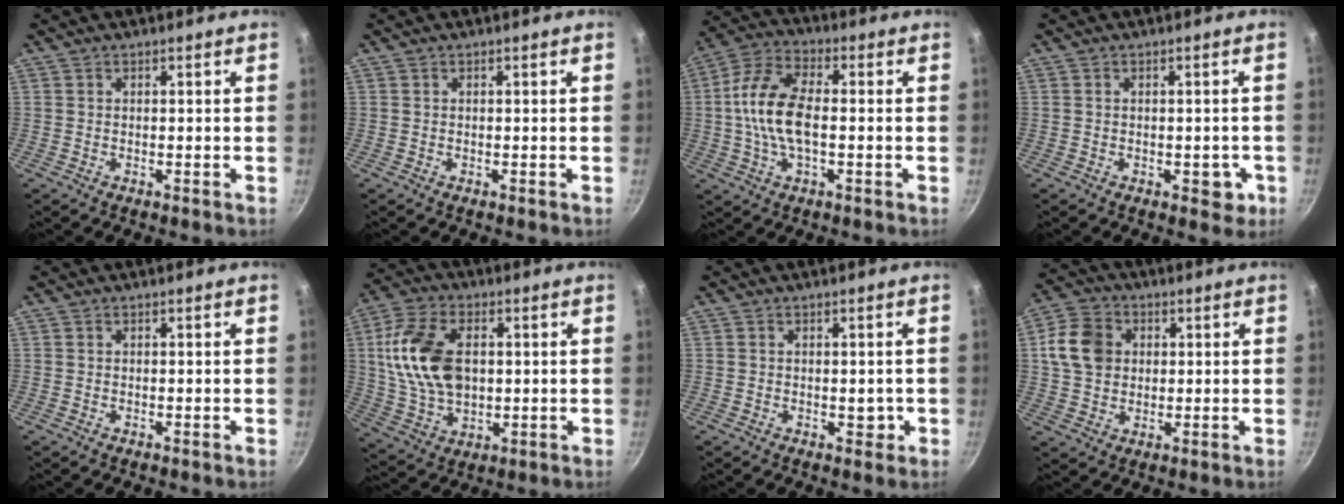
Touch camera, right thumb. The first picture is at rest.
{"total": 0.0}
{"total": 12.7, "force": [-0.5, 6.4, 11.0], "torque": [-0.215, 0.029, -0.024]}
{"total": 3.9, "force": [-1.2, 2.3, 2.9], "torque": [-0.011, 0.010, -0.011]}
{"total": 0.0}
{"total": 16.4, "force": [2.1, 10.5, 12.4], "torque": [-0.225, 0.002, 0.042]}
{"total": 2.3, "force": [-0.4, 1.4, 1.7], "torque": [-0.008, 0.003, -0.005]}
{"total": 9.9, "force": [1.8, 8.0, 5.4], "torque": [-0.080, 0.007, 0.022]}